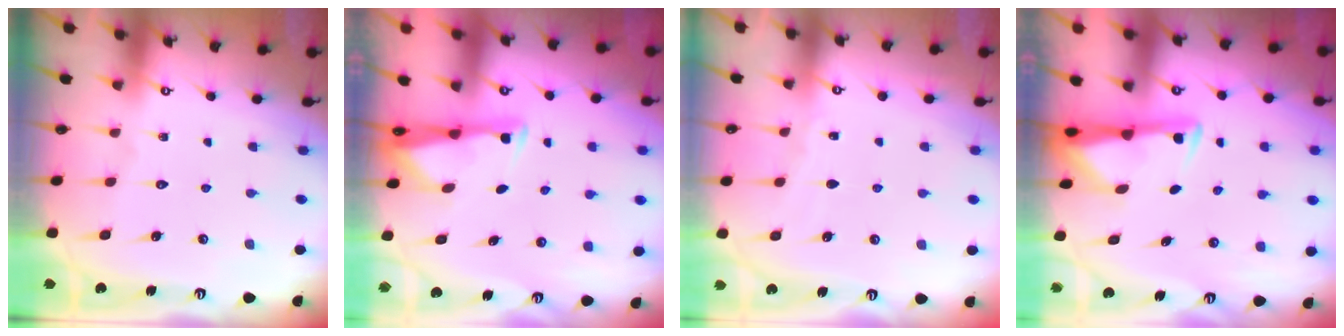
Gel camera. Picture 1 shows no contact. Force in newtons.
{"total": 2.8, "press": 2.8, "slide": 0.4}
{"total": 2.5, "press": 2.5, "slide": 0.4}
{"total": 2.9, "press": 2.9, "slide": 0.5}